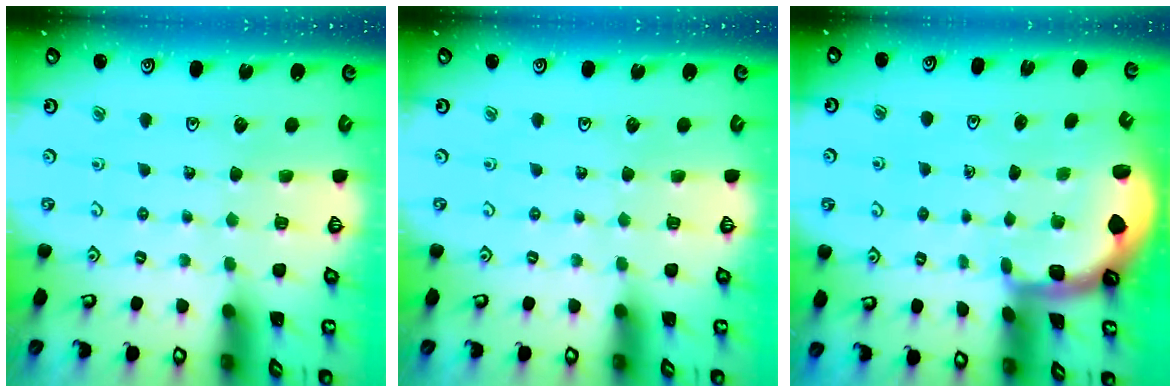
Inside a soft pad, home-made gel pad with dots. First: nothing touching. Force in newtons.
{"total": 0.0}
{"total": 1.5, "press": 1.5, "slide": 0.2}